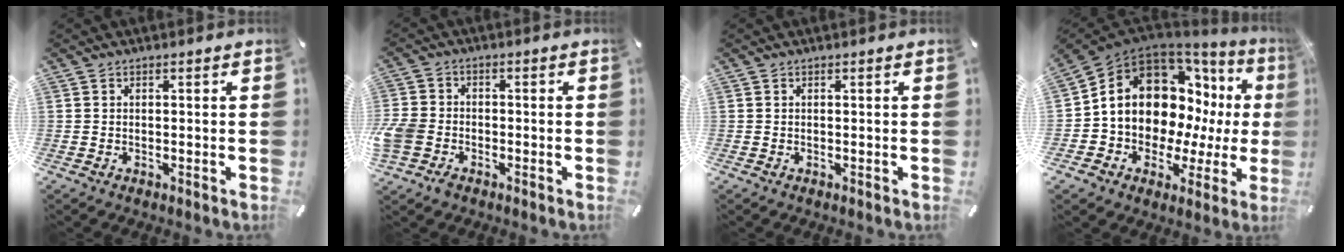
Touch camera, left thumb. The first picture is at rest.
{"total": 5.3, "force": [-2.6, 4.1, 2.2], "torque": [-0.054, 0.012, -0.047]}
{"total": 0.0}
{"total": 15.2, "force": [4.6, 11.2, 9.1], "torque": [-0.169, -0.052, 0.082]}